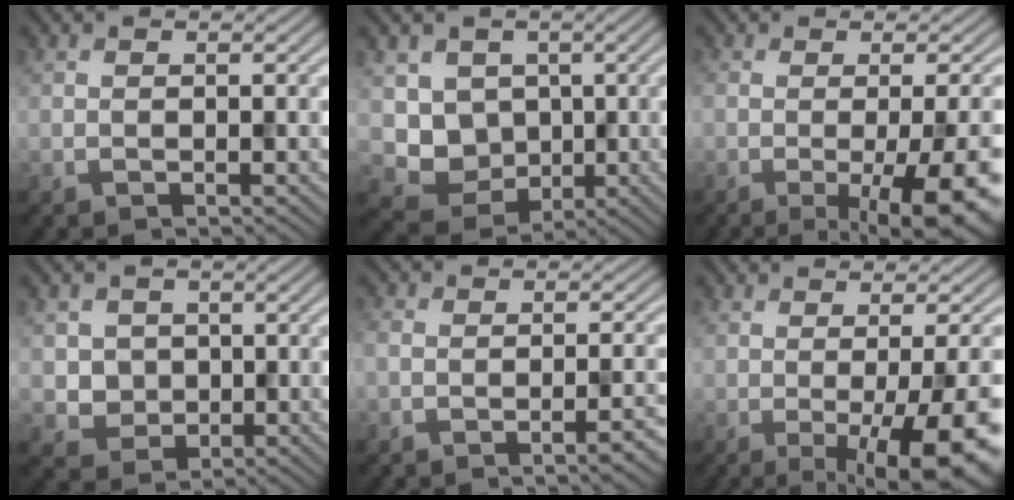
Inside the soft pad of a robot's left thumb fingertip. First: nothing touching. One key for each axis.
{"total": 6.0, "fx": 0.3, "fy": 5.6, "fz": 2.3, "tx": -0.053, "ty": -0.022, "tz": -0.001}
{"total": 11.2, "fx": -3.8, "fy": 3.1, "fz": 10.0, "tx": -0.118, "ty": -0.008, "tz": -0.048}
{"total": 3.8, "fx": 0.4, "fy": 3.7, "fz": 0.7, "tx": -0.026, "ty": -0.015, "tz": -0.001}
{"total": 3.9, "fx": -2.6, "fy": 1.1, "fz": 2.7, "tx": -0.038, "ty": 0.004, "tz": -0.042}
{"total": 12.0, "fx": -3.3, "fy": 3.1, "fz": 11.1, "tx": -0.129, "ty": -0.008, "tz": -0.041}